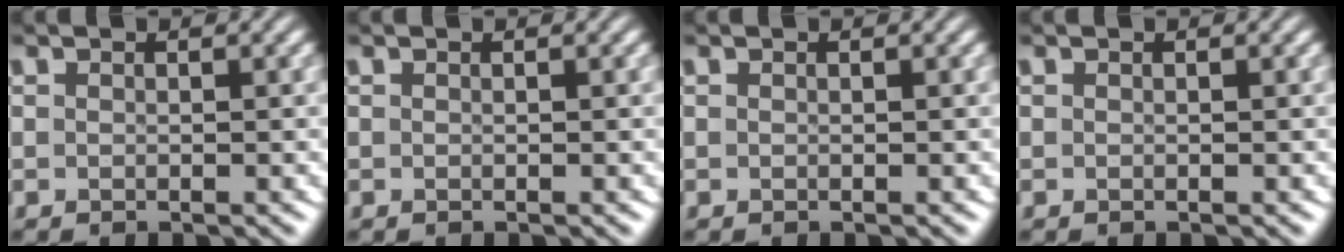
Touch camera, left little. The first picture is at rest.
{"total": 0.0}
{"total": 0.0}
{"total": 0.0}